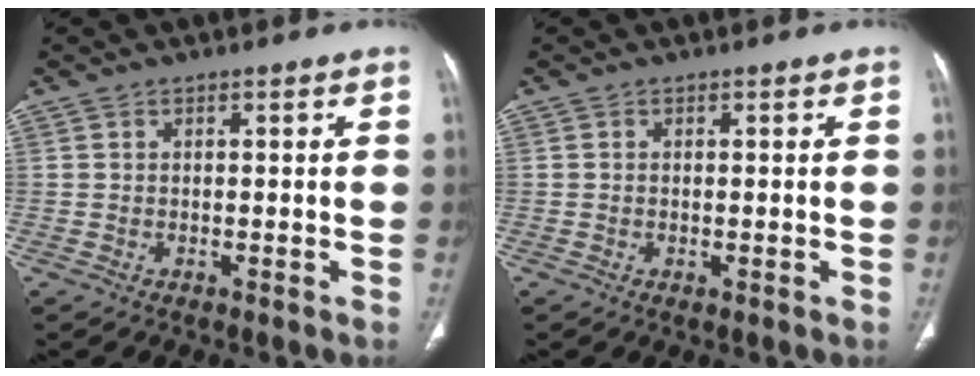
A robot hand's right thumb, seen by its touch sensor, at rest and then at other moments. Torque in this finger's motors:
{"motor_torque": [-0.20, 0.08, -0.28, 0.10, -0.02]}